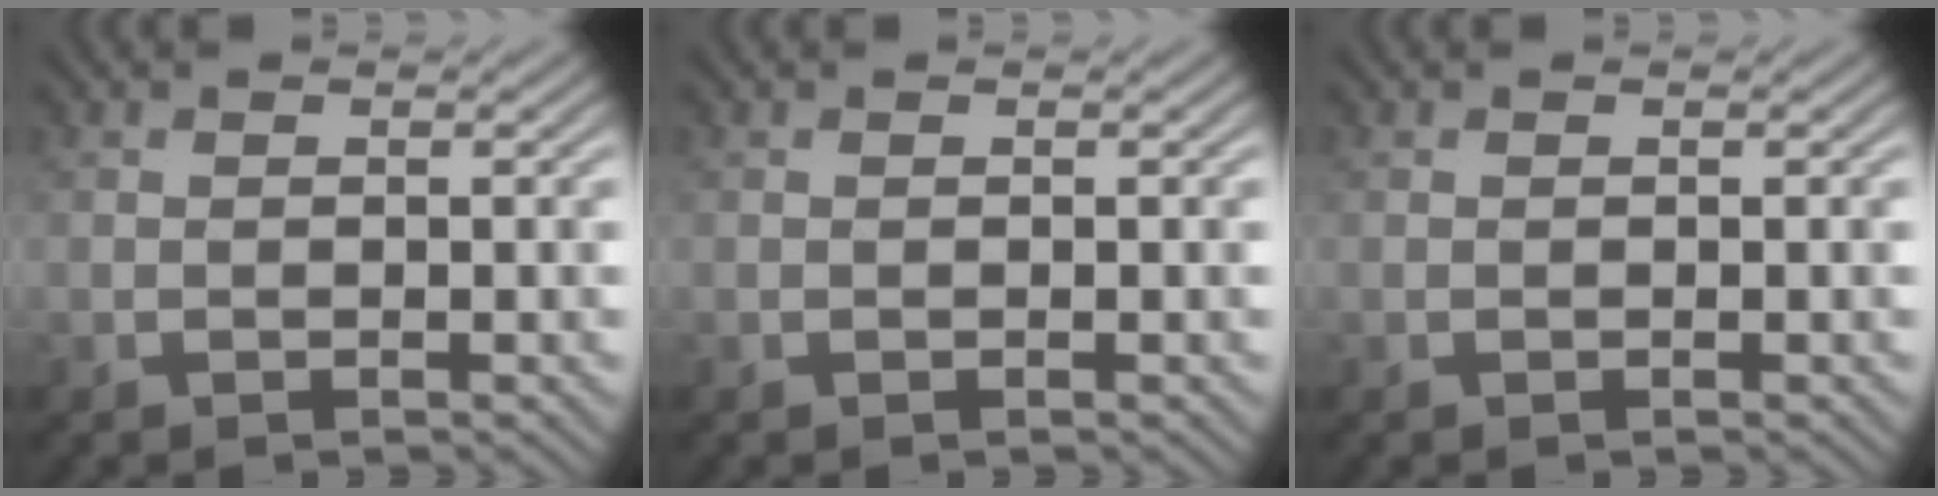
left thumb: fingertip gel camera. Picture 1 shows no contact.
{"total": 0.0}
{"total": 0.0}